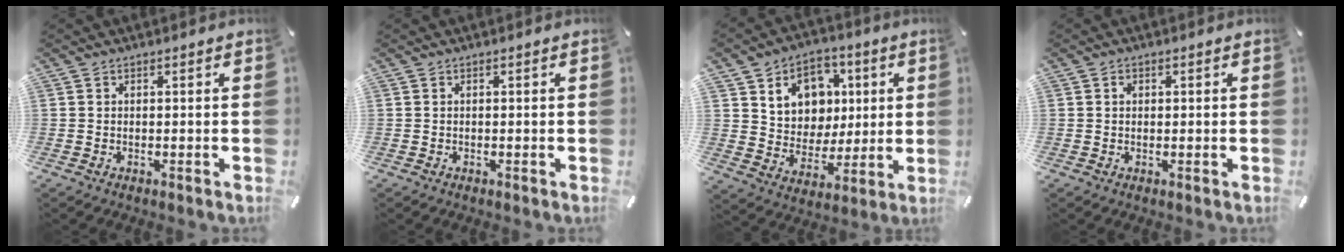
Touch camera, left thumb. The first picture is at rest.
{"total": 0.0}
{"total": 11.4, "force": [3.6, 10.3, 3.0], "torque": [-0.053, -0.022, 0.075]}
{"total": 0.9, "force": [0.2, 0.8, 0.4], "torque": [-0.001, 0.000, 0.002]}